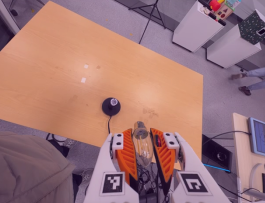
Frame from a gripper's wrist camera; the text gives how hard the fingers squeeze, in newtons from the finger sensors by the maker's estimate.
{"total": 20.6, "left": 22.1, "right": 19.0}